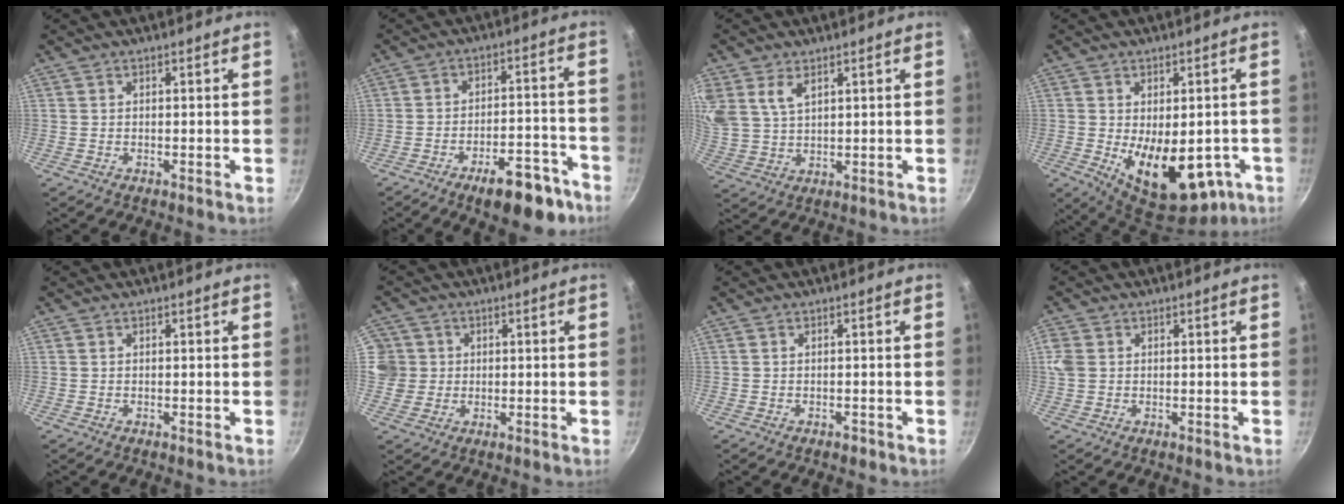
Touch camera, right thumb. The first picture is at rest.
{"total": 12.5, "force": [-8.0, 4.7, 8.4], "torque": [-0.104, 0.060, -0.116]}
{"total": 9.8, "force": [4.4, 6.1, 6.3], "torque": [-0.145, -0.003, 0.099]}
{"total": 18.4, "force": [-5.3, 10.1, 14.4], "torque": [-0.185, -0.002, -0.044]}
{"total": 0.0}
{"total": 6.4, "force": [0.9, 6.3, 0.7], "torque": [0.010, 0.013, 0.015]}
{"total": 0.6, "force": [-0.5, 0.3, 0.3], "torque": [0.000, 0.001, -0.007]}
{"total": 3.2, "force": [0.4, 2.6, 1.9], "torque": [-0.050, 0.006, 0.008]}